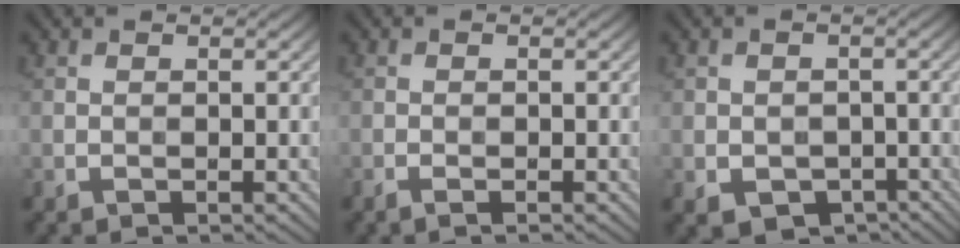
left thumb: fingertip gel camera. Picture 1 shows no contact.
{"total": 1.2, "force": [-0.7, 0.1, 1.0], "torque": [-0.019, 0.001, -0.015]}
{"total": 4.1, "force": [-1.5, 3.3, 1.9], "torque": [-0.038, -0.016, -0.020]}